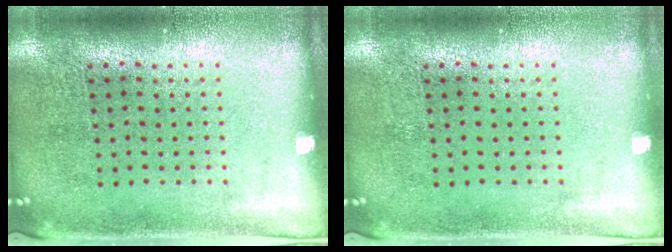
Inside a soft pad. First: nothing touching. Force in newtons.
{"total": 0.0}